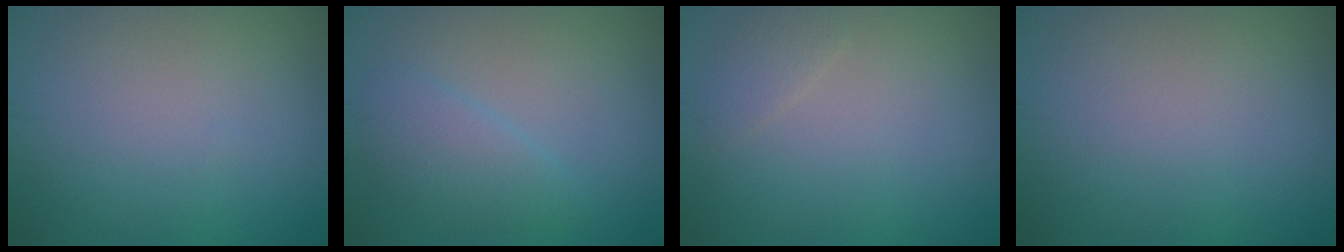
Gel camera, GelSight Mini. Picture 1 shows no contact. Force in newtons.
{"total": 2.5, "press": 2.5, "slide": 0.2}
{"total": 1.2, "press": 1.2, "slide": 0.1}
{"total": 0.0}